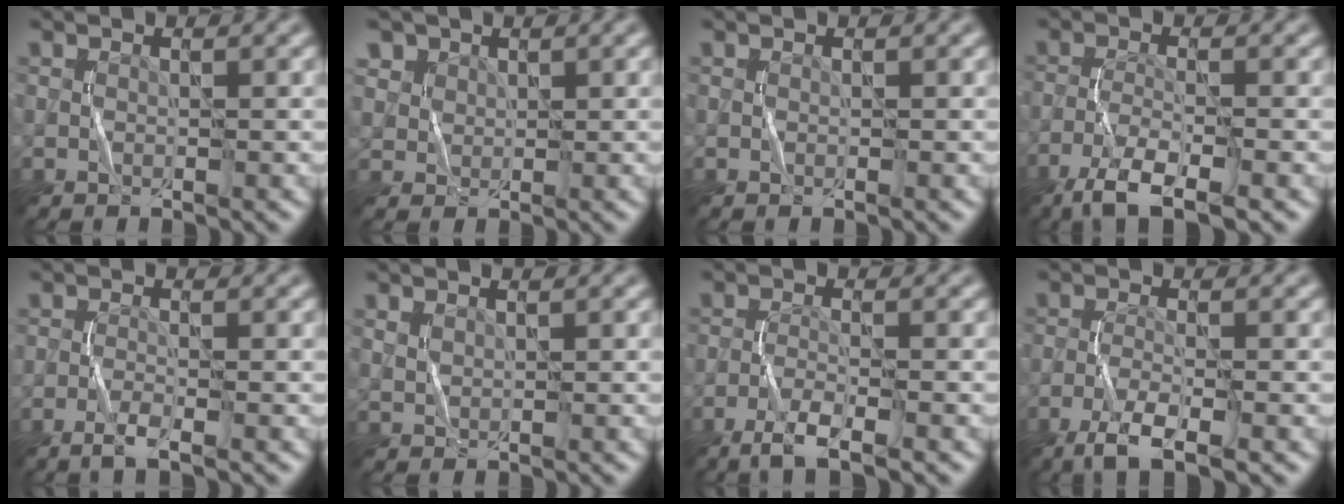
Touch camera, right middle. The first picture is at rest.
{"total": 2.8, "force": [1.6, 2.2, 0.7], "torque": [-0.027, -0.004, 0.048]}
{"total": 0.0}
{"total": 5.2, "force": [-3.5, 1.0, 3.6], "torque": [-0.069, -0.006, -0.071]}
{"total": 1.8, "force": [-1.2, 0.2, 1.3], "torque": [-0.028, 0.002, -0.027]}
{"total": 0.8, "force": [0.5, 0.5, 0.4], "torque": [-0.014, 0.000, 0.015]}
{"total": 3.4, "force": [-2.3, 0.5, 2.4], "torque": [-0.050, 0.000, -0.052]}
{"total": 4.1, "force": [-2.6, 0.7, 3.1], "torque": [-0.062, -0.003, -0.055]}